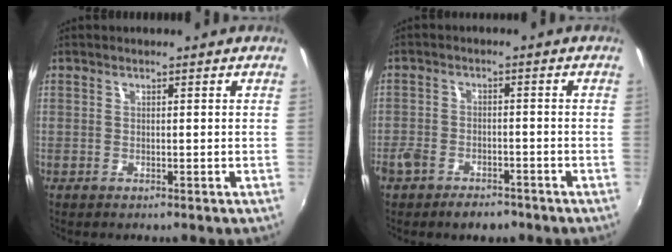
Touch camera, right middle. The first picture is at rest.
{"total": 6.8, "force": [-5.1, 3.4, 3.0], "torque": [-0.079, -0.005, -0.085]}